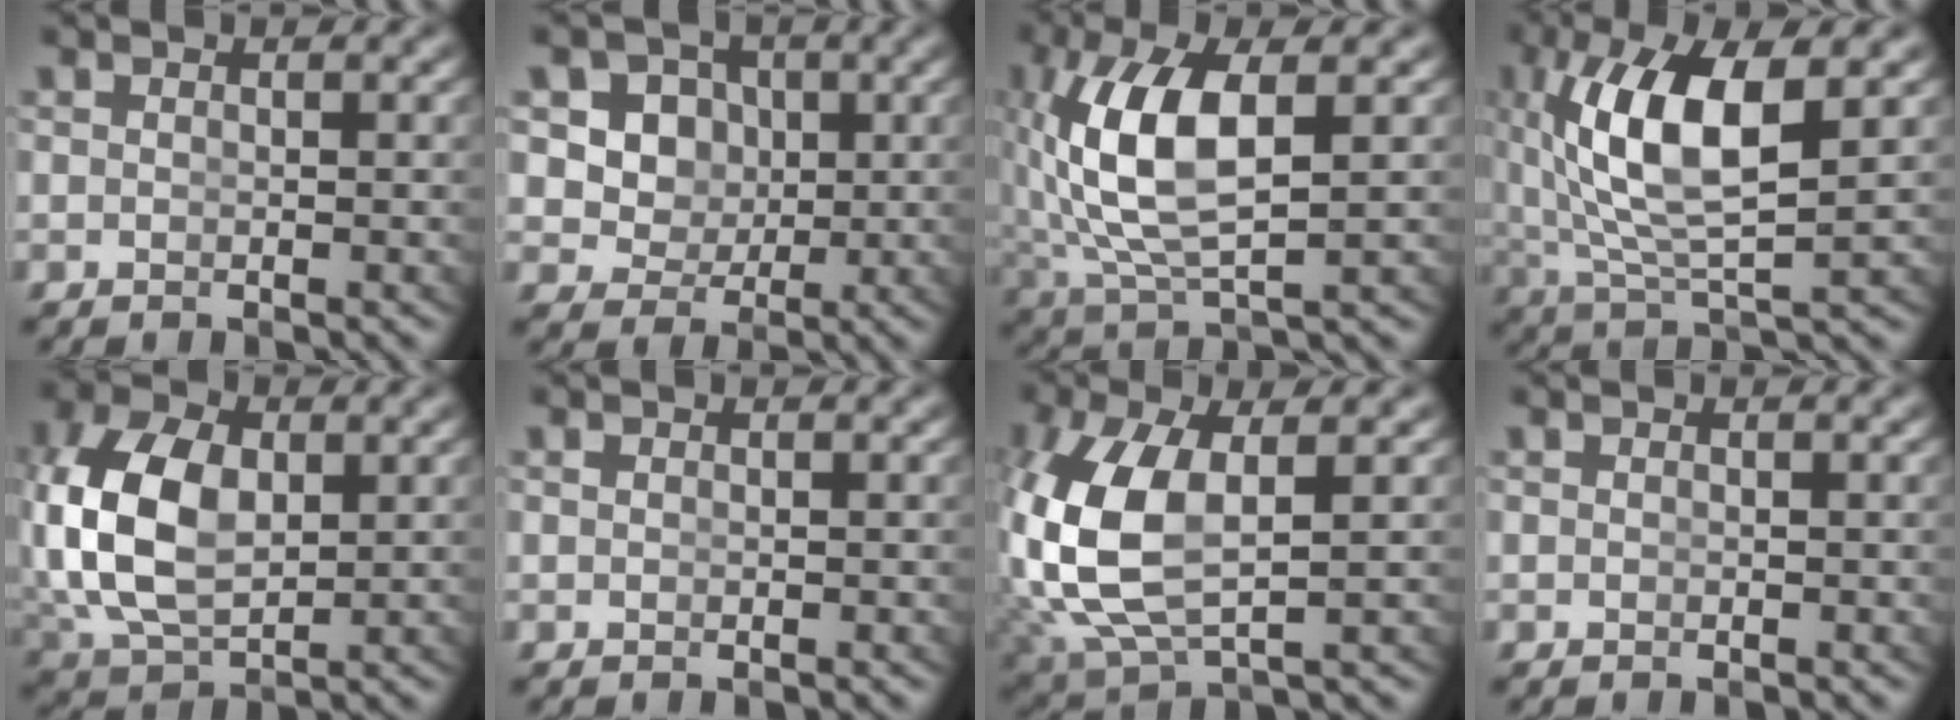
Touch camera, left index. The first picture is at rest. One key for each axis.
{"total": 12.0, "fx": 1.8, "fy": 11.0, "fz": 4.3, "tx": -0.133, "ty": -0.037, "tz": 0.029}
{"total": 7.0, "fx": 0.4, "fy": 2.7, "fz": 6.5, "tx": -0.149, "ty": -0.012, "tz": 0.025}
{"total": 7.5, "fx": 1.1, "fy": 2.6, "fz": 7.0, "tx": -0.148, "ty": -0.010, "tz": 0.036}
{"total": 8.7, "fx": 0.6, "fy": 6.0, "fz": 6.3, "tx": -0.154, "ty": -0.028, "tz": 0.034}
{"total": 0.0}
{"total": 8.6, "fx": 0.3, "fy": 5.3, "fz": 6.8, "tx": -0.196, "ty": -0.037, "tz": 0.034}
{"total": 0.0}